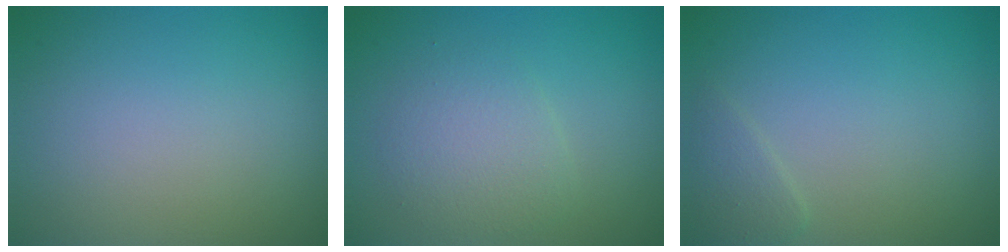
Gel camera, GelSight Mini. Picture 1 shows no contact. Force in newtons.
{"total": 3.0, "press": 3.0, "slide": 0.1}
{"total": 1.3, "press": 1.3, "slide": 0.1}